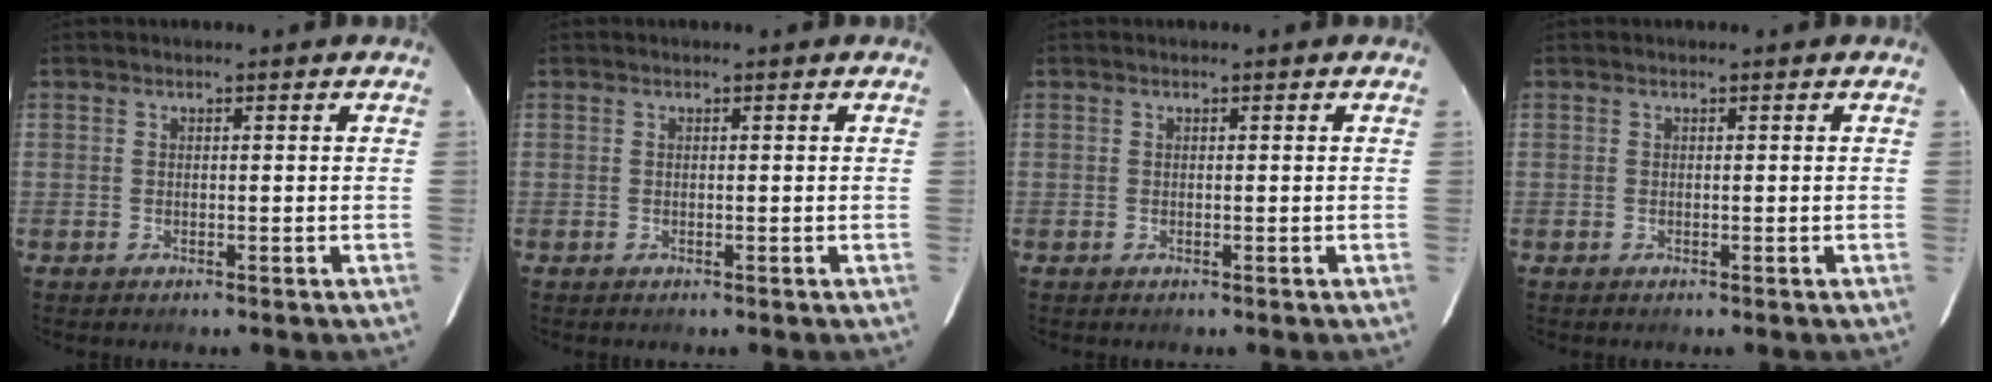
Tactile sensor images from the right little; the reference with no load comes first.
{"total": 0.0}
{"total": 0.0}
{"total": 0.0}